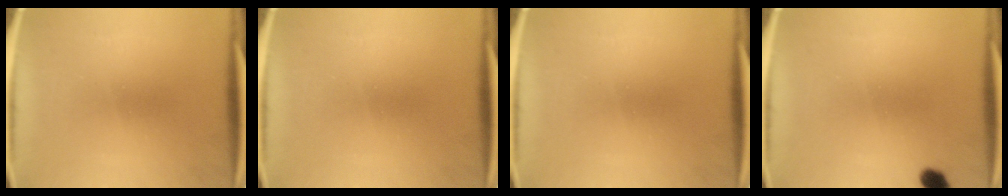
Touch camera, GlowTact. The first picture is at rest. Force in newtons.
{"total": 0.0}
{"total": 0.0}
{"total": 2.7}